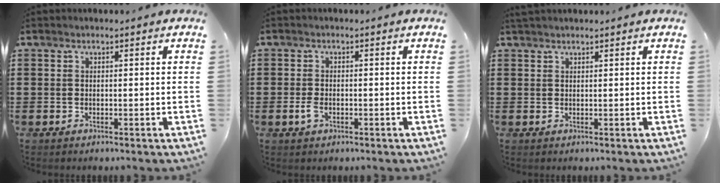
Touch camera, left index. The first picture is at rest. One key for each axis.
{"total": 2.1, "fx": -0.6, "fy": 1.1, "fz": 1.7, "tx": -0.049, "ty": -0.006, "tz": -0.016}
{"total": 1.0, "fx": 0.9, "fy": 0.0, "fz": 0.4, "tx": -0.009, "ty": 0.000, "tz": 0.018}